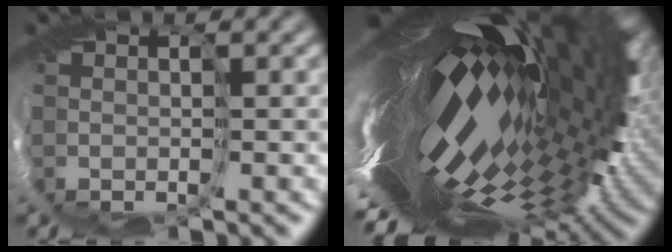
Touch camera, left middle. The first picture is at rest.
{"total": 19.6, "force": [1.6, 7.0, 18.2], "torque": [-0.248, -0.001, 0.018]}